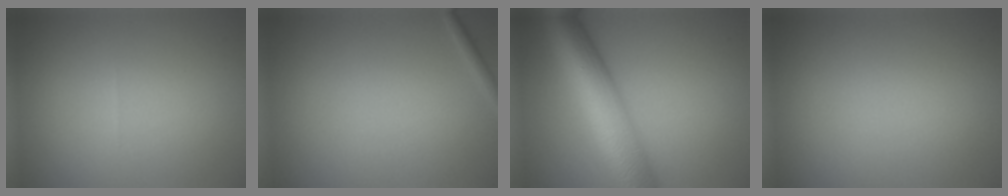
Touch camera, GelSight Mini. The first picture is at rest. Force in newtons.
{"total": 0.8, "press": 0.8, "slide": 0.0}
{"total": 10.2, "press": 10.2, "slide": 0.4}
{"total": 0.0}